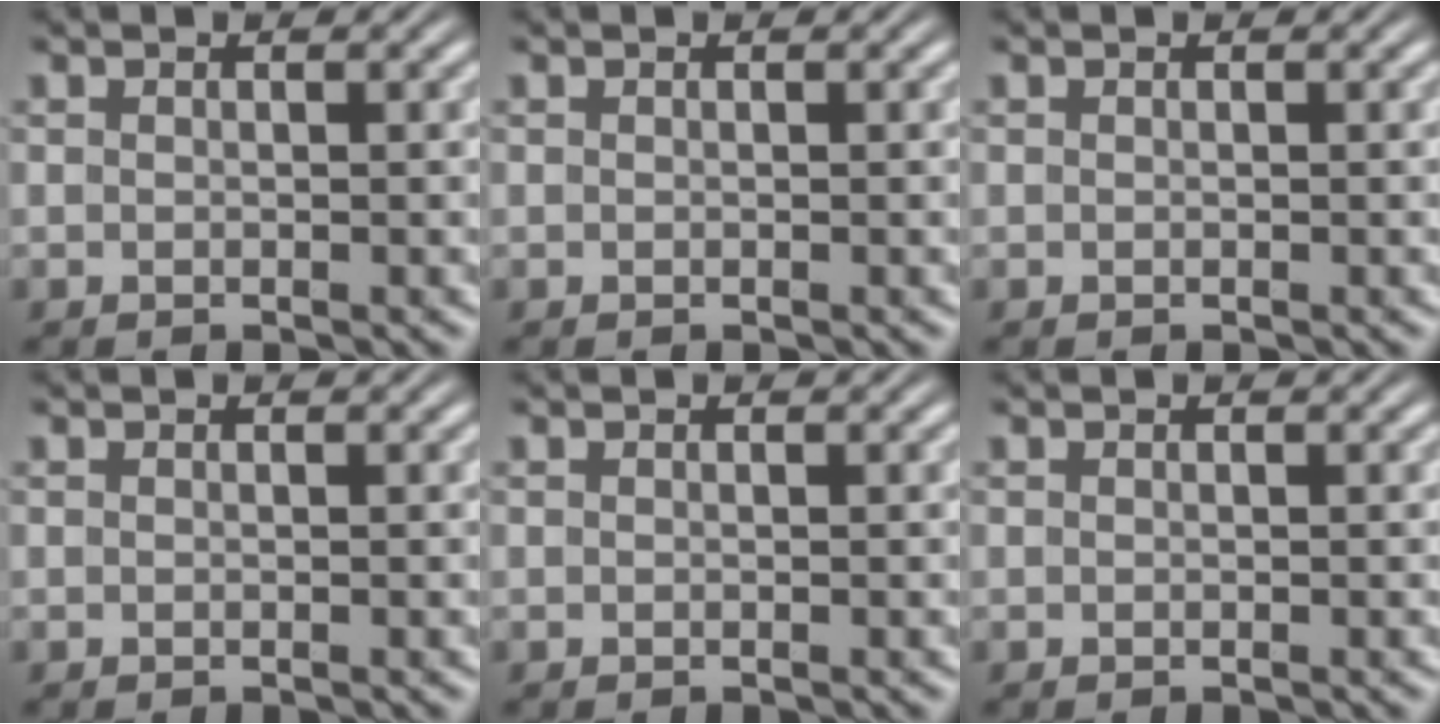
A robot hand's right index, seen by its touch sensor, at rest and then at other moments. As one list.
[{"total": 0.0}, {"total": 0.0}, {"total": 0.0}, {"total": 0.0}, {"total": 0.0}]